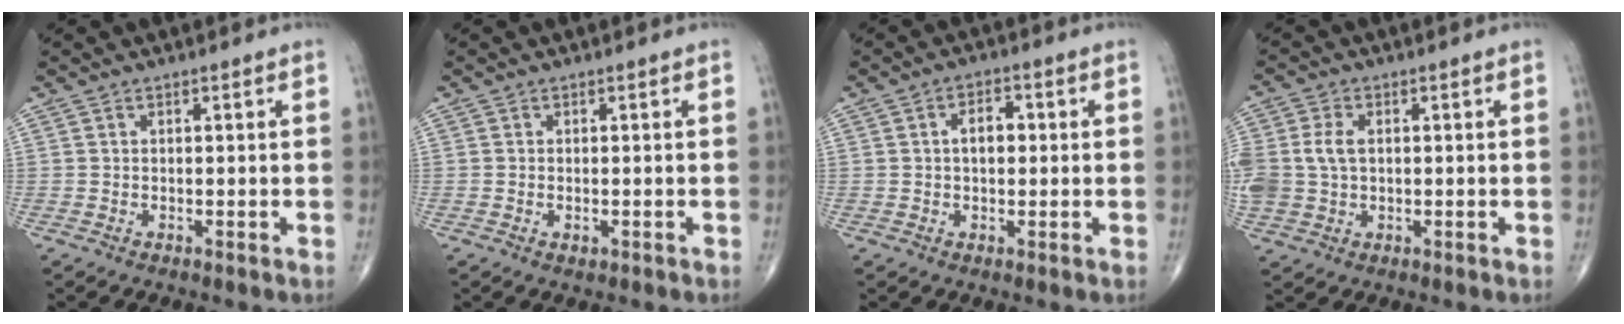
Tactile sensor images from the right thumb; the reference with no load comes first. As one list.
[{"total": 1.3, "force": [-0.5, 0.7, 0.9], "torque": [-0.012, 0.001, -0.006]}, {"total": 4.5, "force": [0.4, 2.8, 3.5], "torque": [-0.048, 0.012, 0.003]}, {"total": 7.7, "force": [0.6, 5.4, 5.4], "torque": [-0.128, 0.010, 0.016]}]